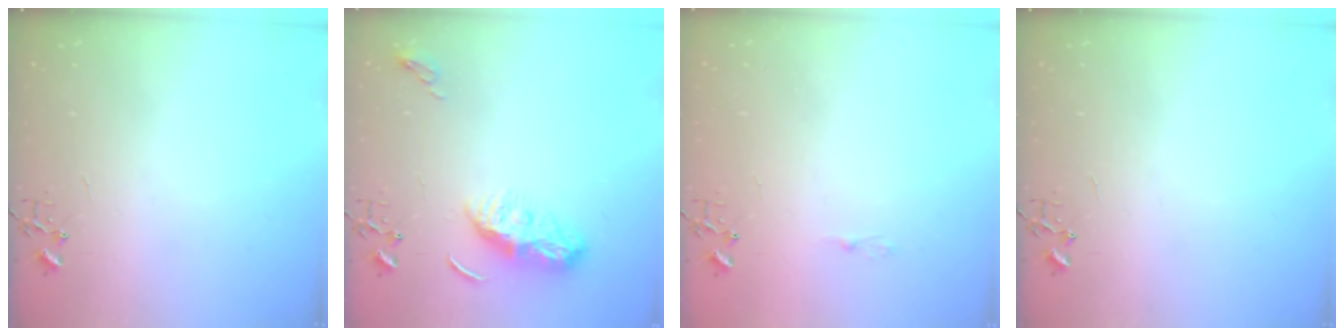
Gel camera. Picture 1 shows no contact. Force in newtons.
{"total": 8.5, "press": 8.5, "slide": 0.3}
{"total": 2.5, "press": 2.5, "slide": 0.3}
{"total": 0.0}